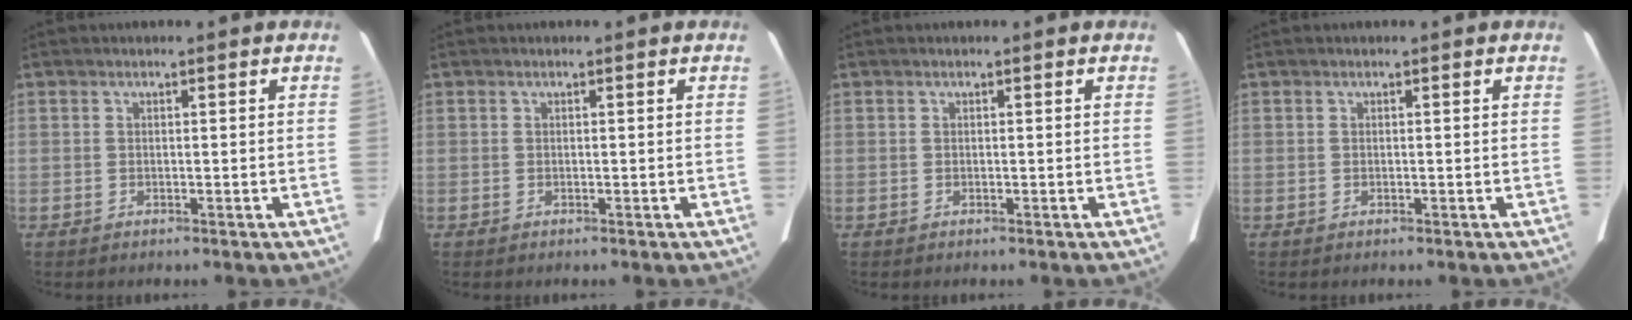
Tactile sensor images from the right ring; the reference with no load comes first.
{"total": 0.0}
{"total": 0.0}
{"total": 0.0}